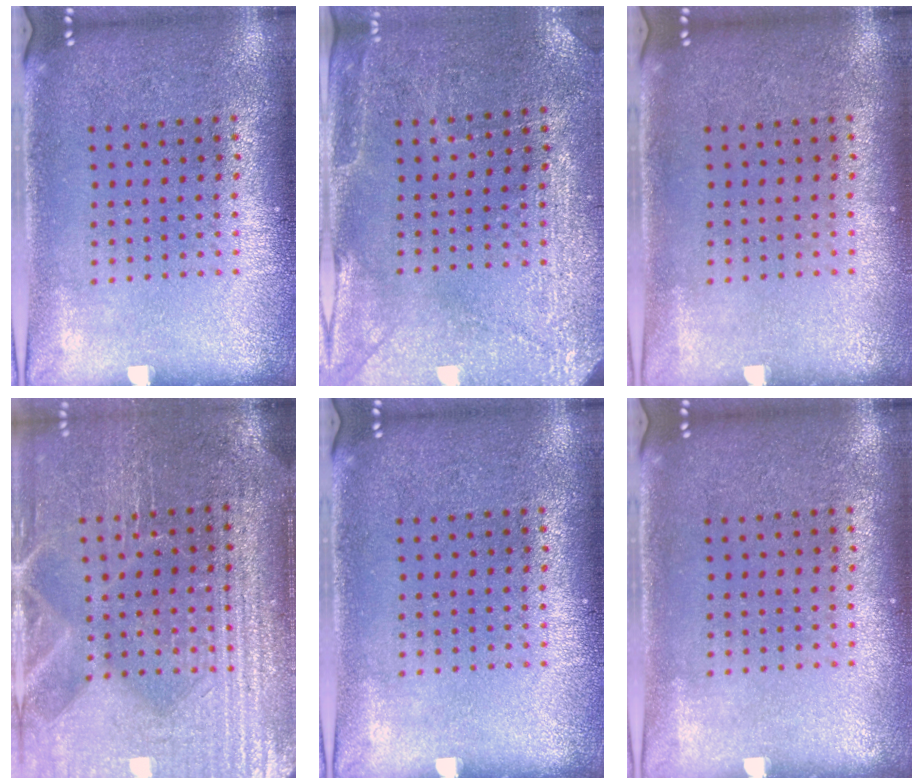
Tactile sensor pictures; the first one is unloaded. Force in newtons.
{"total": 2.9, "press": 2.8, "slide": 0.7}
{"total": 0.0}
{"total": 4.2, "press": 3.9, "slide": 1.4}
{"total": 0.0}
{"total": 0.0}